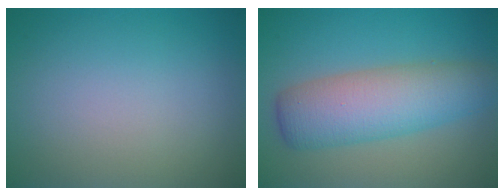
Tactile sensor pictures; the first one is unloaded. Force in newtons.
{"total": 6.8, "press": 6.8, "slide": 0.3}